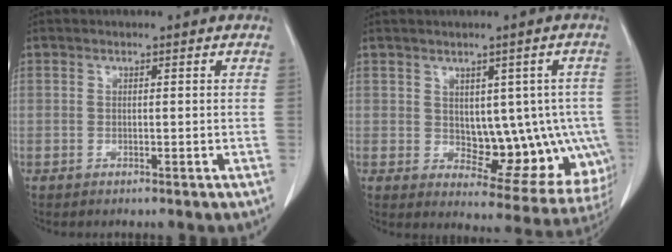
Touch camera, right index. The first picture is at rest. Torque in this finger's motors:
{"motor_torque": [0.19, 0.23, 0.11, 0.00]}